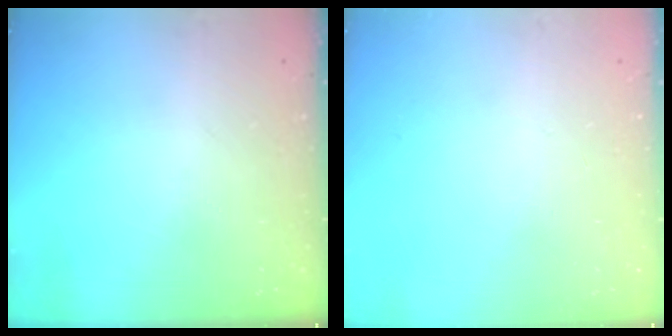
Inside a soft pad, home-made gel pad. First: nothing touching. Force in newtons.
{"total": 0.0}